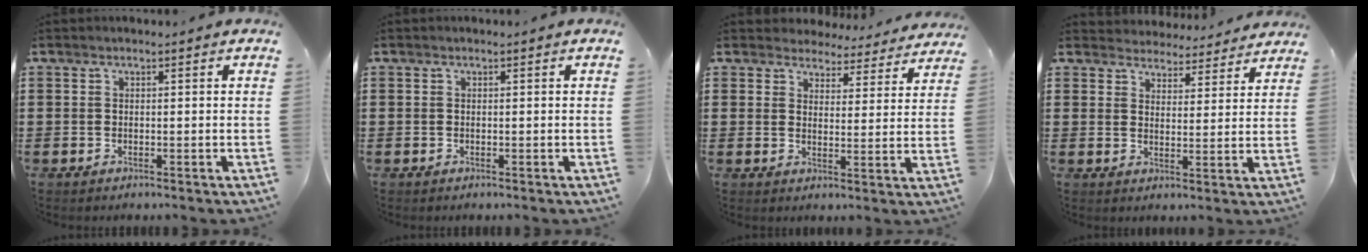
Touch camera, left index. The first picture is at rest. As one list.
[{"total": 0.0}, {"total": 4.2, "force": [4.1, 0.7, 0.1], "torque": [-0.016, -0.029, 0.070]}, {"total": 4.2, "force": [4.2, 0.4, -0.2], "torque": [-0.015, -0.023, 0.075]}]